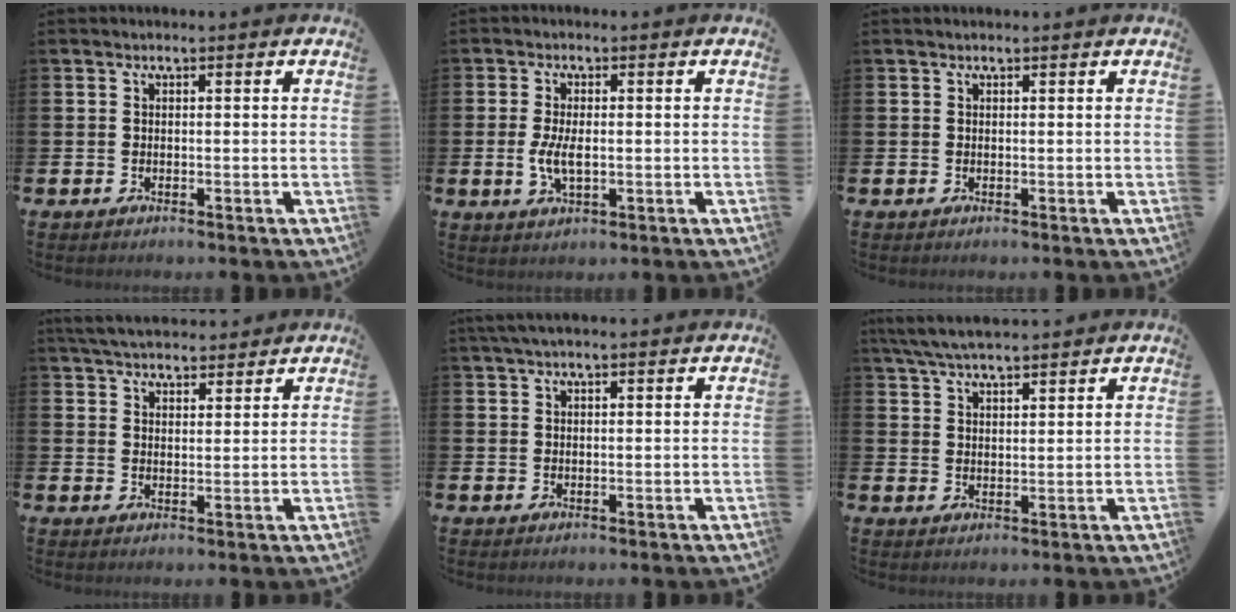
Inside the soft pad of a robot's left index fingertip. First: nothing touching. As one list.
[{"total": 3.9, "force": [-0.2, 1.8, 3.5], "torque": [-0.060, 0.002, -0.005]}, {"total": 0.0}, {"total": 5.0, "force": [4.9, 1.1, 0.5], "torque": [-0.021, -0.019, 0.089]}, {"total": 2.4, "force": [1.9, 0.4, 1.3], "torque": [-0.025, 0.001, 0.034]}, {"total": 5.5, "force": [5.3, 0.6, 1.6], "torque": [-0.049, -0.016, 0.098]}]